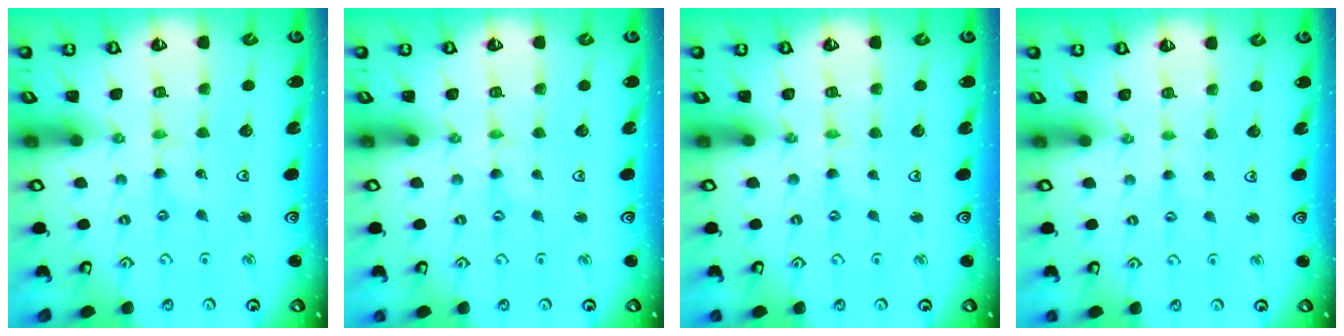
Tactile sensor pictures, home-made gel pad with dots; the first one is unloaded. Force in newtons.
{"total": 0.0}
{"total": 0.0}
{"total": 1.7, "press": 1.7, "slide": 0.3}